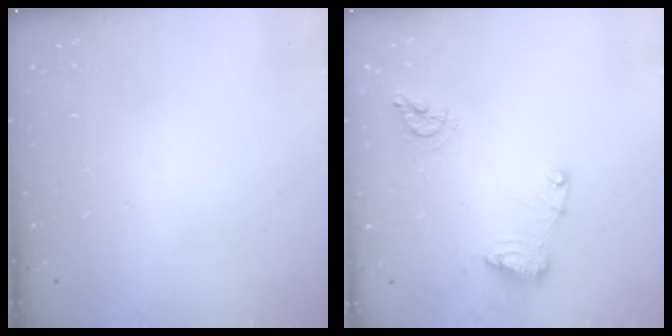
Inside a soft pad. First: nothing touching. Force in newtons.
{"total": 10.5, "press": 10.4, "slide": 1.1}